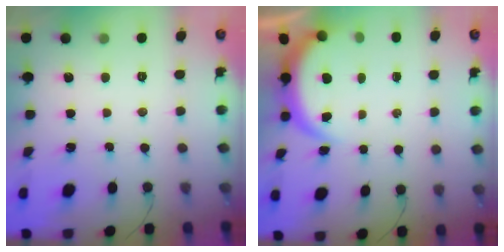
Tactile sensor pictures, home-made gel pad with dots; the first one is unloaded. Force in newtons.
{"total": 3.9, "press": 3.9, "slide": 0.2}